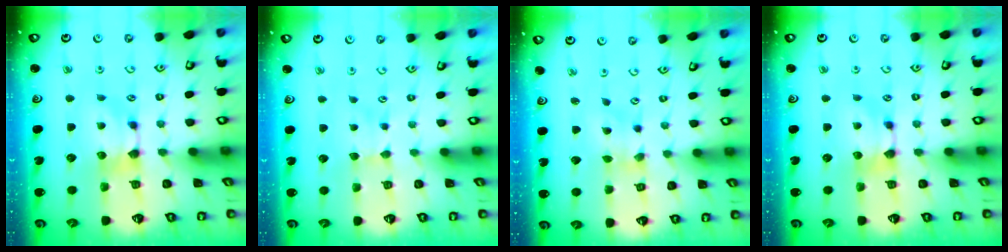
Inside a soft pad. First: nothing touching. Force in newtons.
{"total": 1.7, "press": 1.6, "slide": 0.5}
{"total": 1.9, "press": 1.5, "slide": 1.2}
{"total": 0.0}